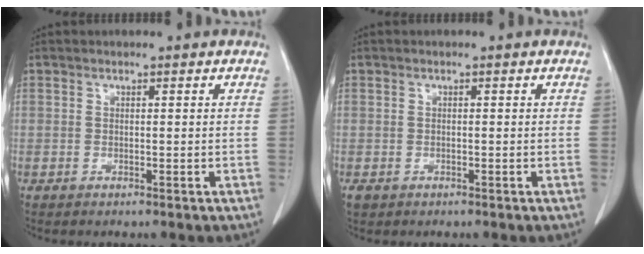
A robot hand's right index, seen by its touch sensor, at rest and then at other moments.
{"total": 2.1, "force": [-0.7, 1.7, 0.8], "torque": [-0.020, 0.001, -0.006]}